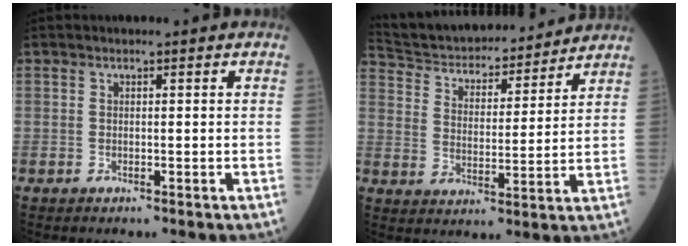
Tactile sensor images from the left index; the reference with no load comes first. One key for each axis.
{"total": 18.6, "fx": 17.2, "fy": 4.3, "fz": 5.6, "tx": -0.099, "ty": 0.015, "tz": 0.265}